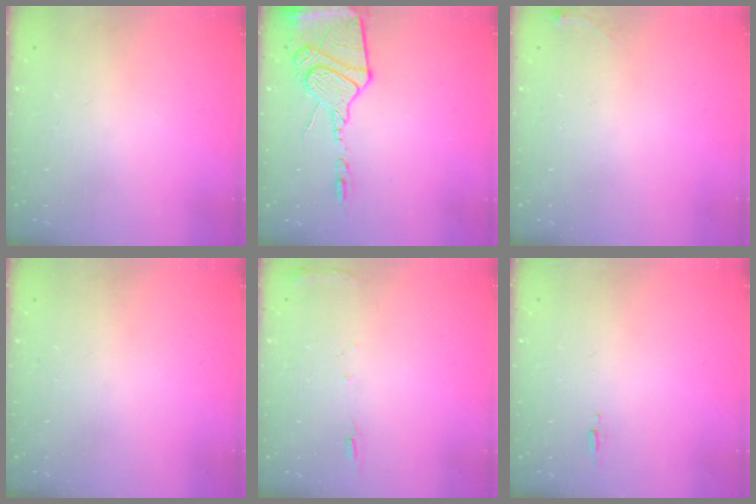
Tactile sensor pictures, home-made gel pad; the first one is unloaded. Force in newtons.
{"total": 15.2, "press": 15.1, "slide": 2.1}
{"total": 4.0, "press": 3.9, "slide": 0.6}
{"total": 0.0}
{"total": 5.7, "press": 5.7, "slide": 0.6}
{"total": 5.0, "press": 4.7, "slide": 1.8}